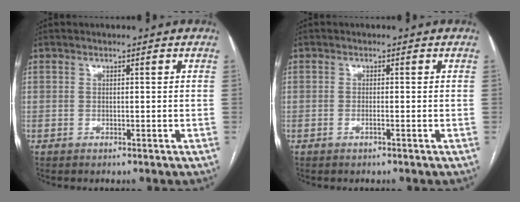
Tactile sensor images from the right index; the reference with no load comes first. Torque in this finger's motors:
{"motor_torque": [-0.11, 0.03, 0.00, 0.00]}